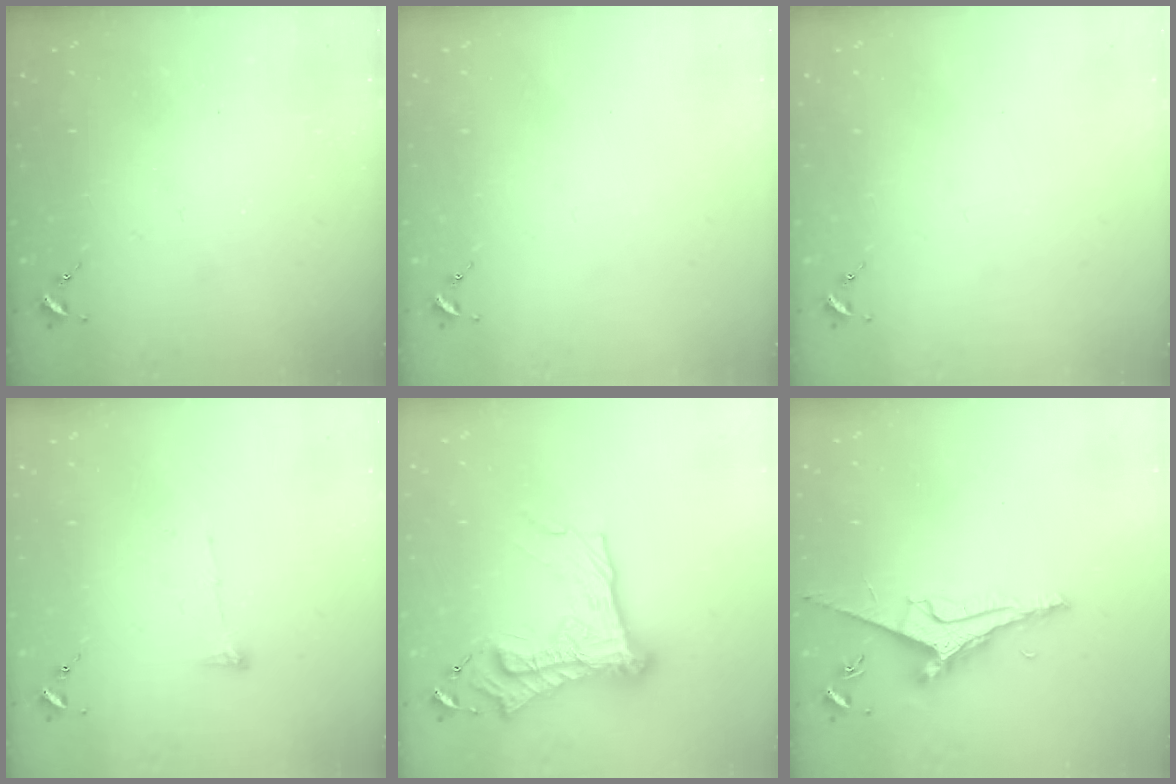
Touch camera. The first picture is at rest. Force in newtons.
{"total": 0.0}
{"total": 0.0}
{"total": 4.8, "press": 4.8, "slide": 0.2}
{"total": 19.7, "press": 19.6, "slide": 1.9}
{"total": 9.0, "press": 8.9, "slide": 0.9}